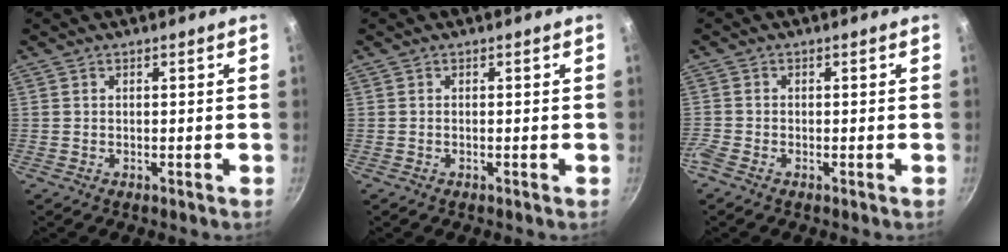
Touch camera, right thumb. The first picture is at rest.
{"total": 0.0}
{"total": 1.7, "force": [-1.3, 0.8, 0.8], "torque": [-0.030, 0.002, -0.035]}